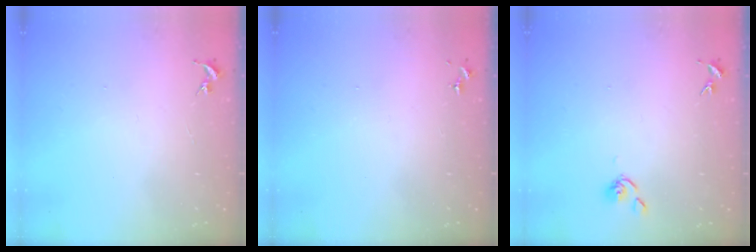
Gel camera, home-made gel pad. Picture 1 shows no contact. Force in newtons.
{"total": 0.0}
{"total": 3.9, "press": 3.8, "slide": 0.8}